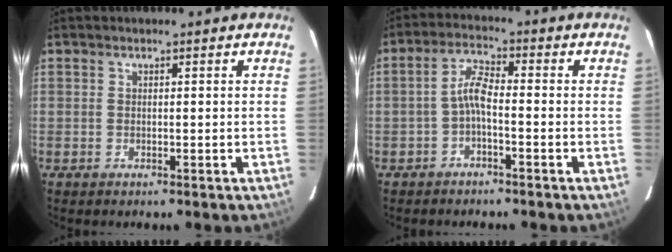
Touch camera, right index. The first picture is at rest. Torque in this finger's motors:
{"motor_torque": [0.49, -0.20, 0.34, 0.09]}